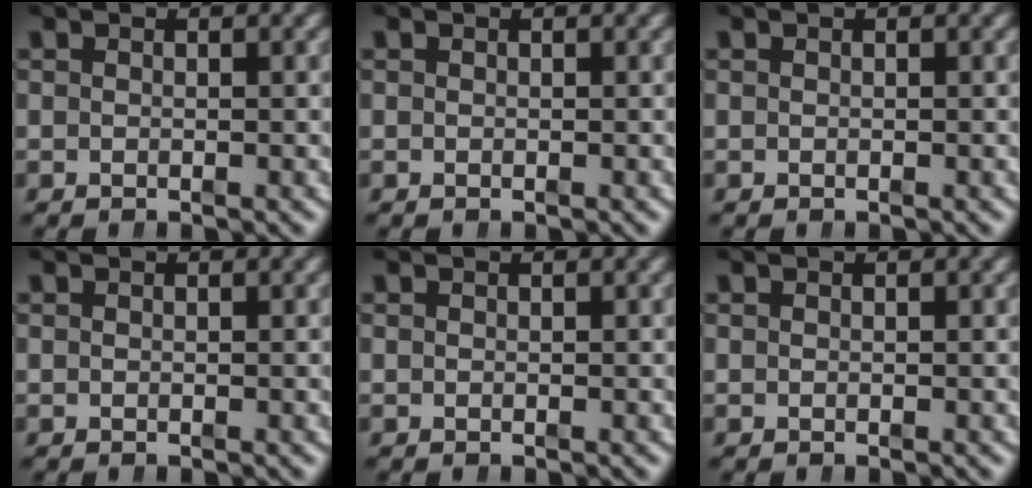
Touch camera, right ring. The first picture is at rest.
{"total": 0.0}
{"total": 0.0}
{"total": 0.0}
{"total": 0.0}
{"total": 0.0}